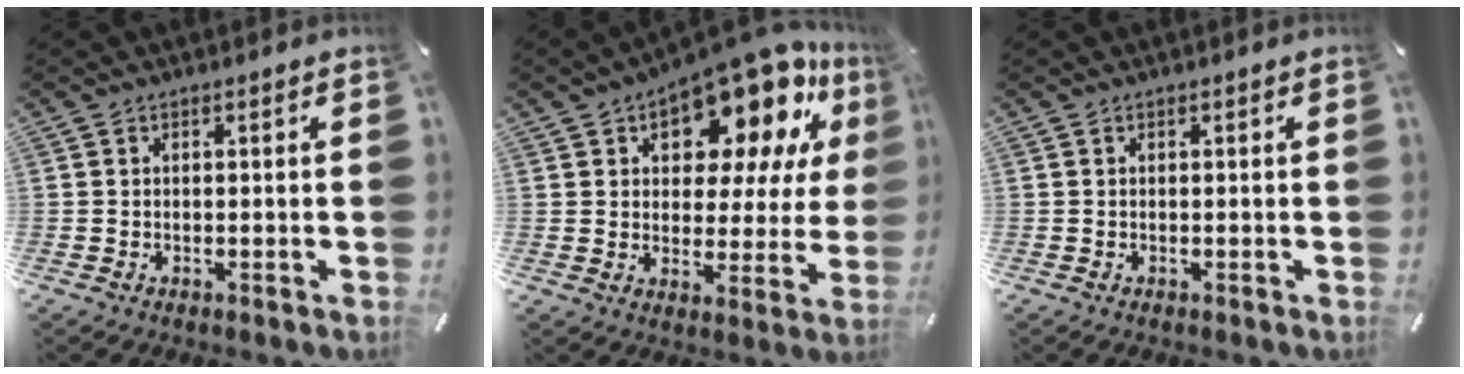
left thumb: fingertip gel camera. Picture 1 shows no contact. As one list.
[{"total": 18.3, "force": [12.8, 8.4, 9.9], "torque": [-0.154, -0.098, 0.218]}, {"total": 0.0}]